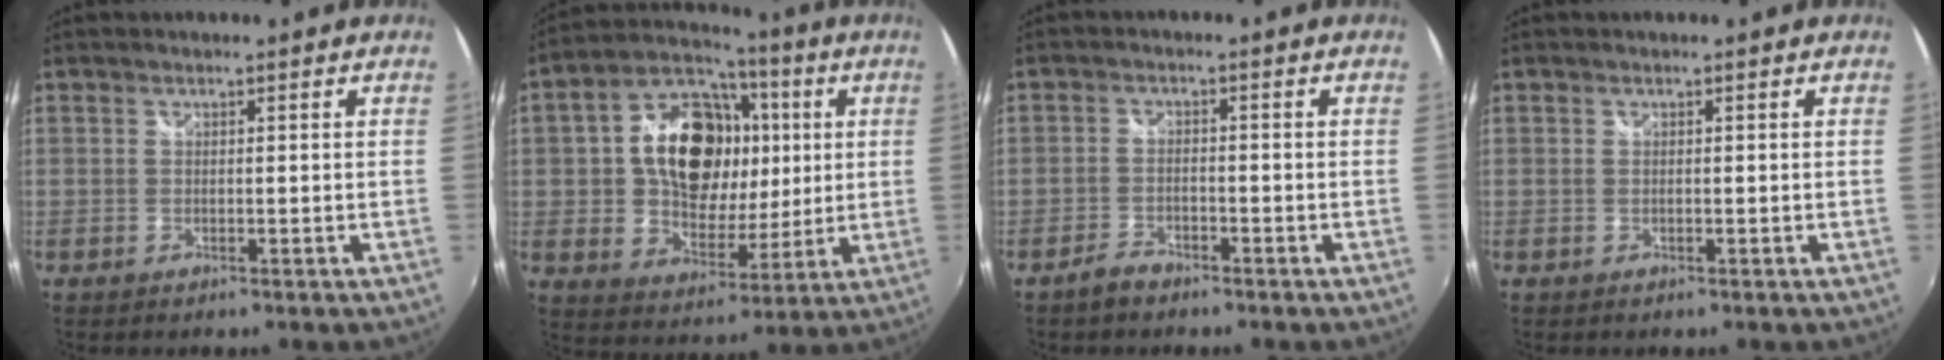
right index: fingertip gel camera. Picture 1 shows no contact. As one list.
[{"total": 21.8, "force": [4.0, 15.5, 14.8], "torque": [-0.318, 0.050, 0.072]}, {"total": 3.2, "force": [-2.6, 1.3, 1.1], "torque": [-0.033, 0.005, -0.047]}, {"total": 0.0}]